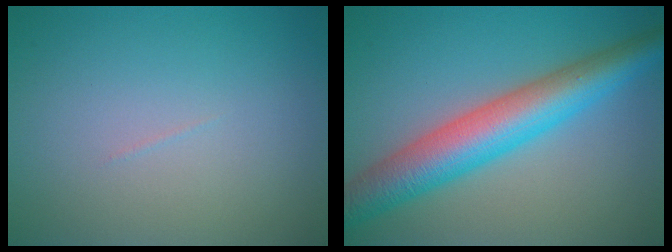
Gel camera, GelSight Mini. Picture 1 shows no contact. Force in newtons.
{"total": 7.8, "press": 7.8, "slide": 0.2}